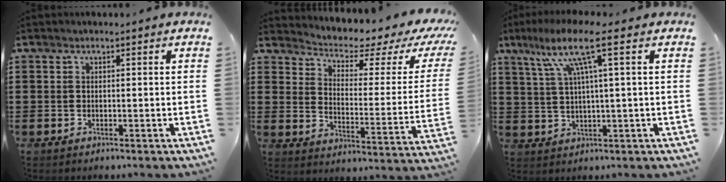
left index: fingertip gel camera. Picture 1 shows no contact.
{"total": 2.9, "force": [2.2, 1.0, 1.6], "torque": [-0.042, -0.025, 0.026]}
{"total": 10.1, "force": [4.1, 0.5, 9.2], "torque": [-0.193, 0.000, 0.065]}